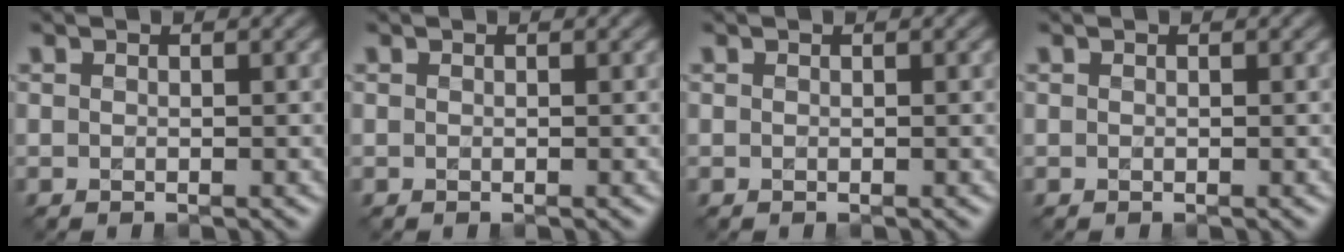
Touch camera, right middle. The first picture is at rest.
{"total": 0.0}
{"total": 0.0}
{"total": 0.0}